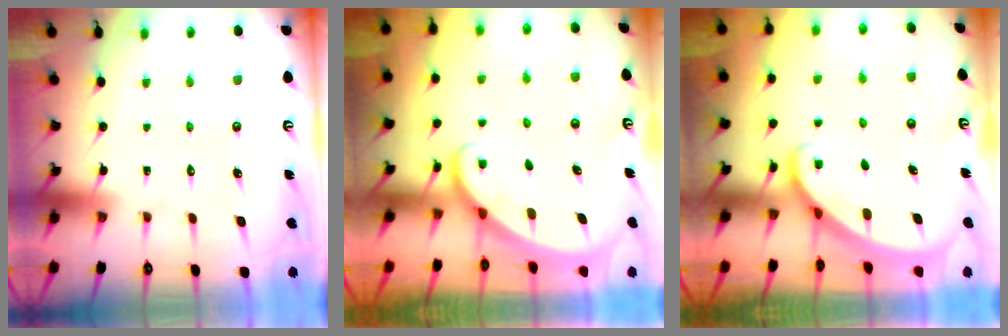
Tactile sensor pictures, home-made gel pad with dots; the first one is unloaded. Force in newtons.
{"total": 2.3, "press": 2.3, "slide": 0.1}
{"total": 1.7, "press": 1.7, "slide": 0.1}